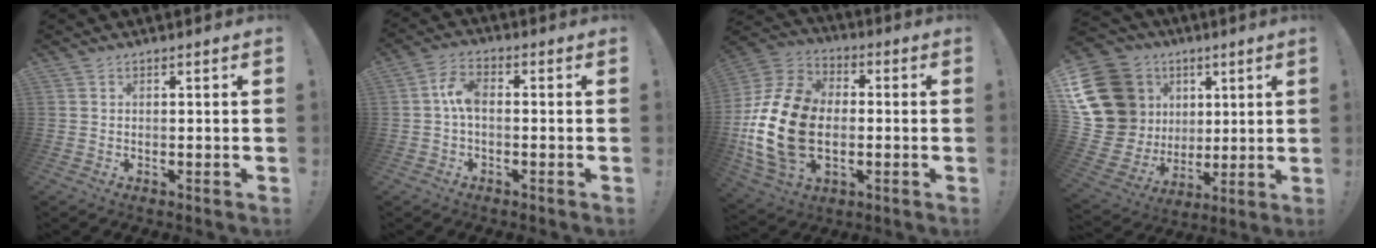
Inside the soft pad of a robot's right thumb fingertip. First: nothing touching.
{"total": 6.4, "force": [-0.1, 3.4, 5.4], "torque": [-0.103, 0.013, 0.001]}
{"total": 22.2, "force": [-3.0, 15.6, 15.6], "torque": [-0.287, 0.030, -0.042]}
{"total": 24.0, "force": [6.8, 19.6, 12.1], "torque": [-0.243, -0.040, 0.186]}